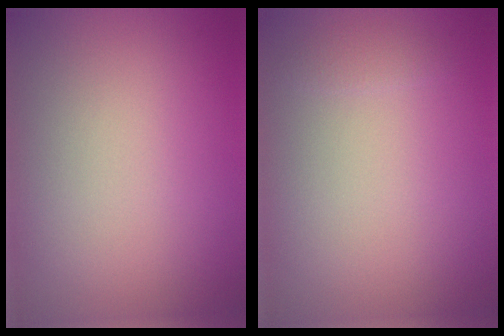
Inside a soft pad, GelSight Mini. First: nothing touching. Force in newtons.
{"total": 0.7, "press": 0.7, "slide": 0.0}